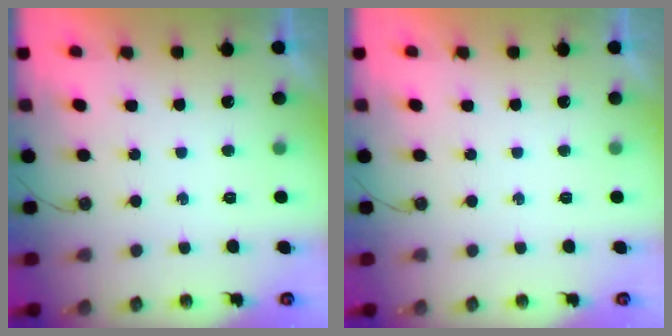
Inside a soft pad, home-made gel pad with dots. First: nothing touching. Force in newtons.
{"total": 0.0}